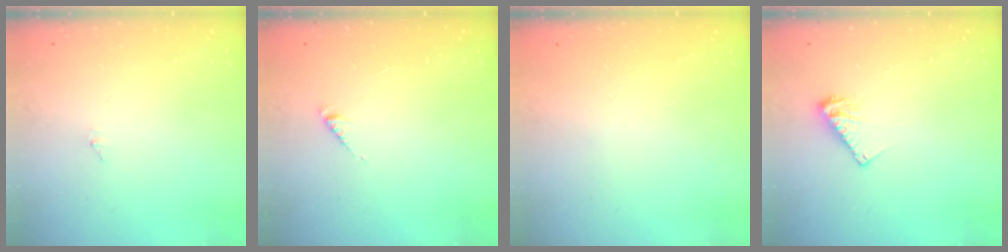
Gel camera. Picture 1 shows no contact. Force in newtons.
{"total": 2.6, "press": 2.6, "slide": 0.4}
{"total": 0.0}
{"total": 6.7, "press": 6.7, "slide": 0.3}